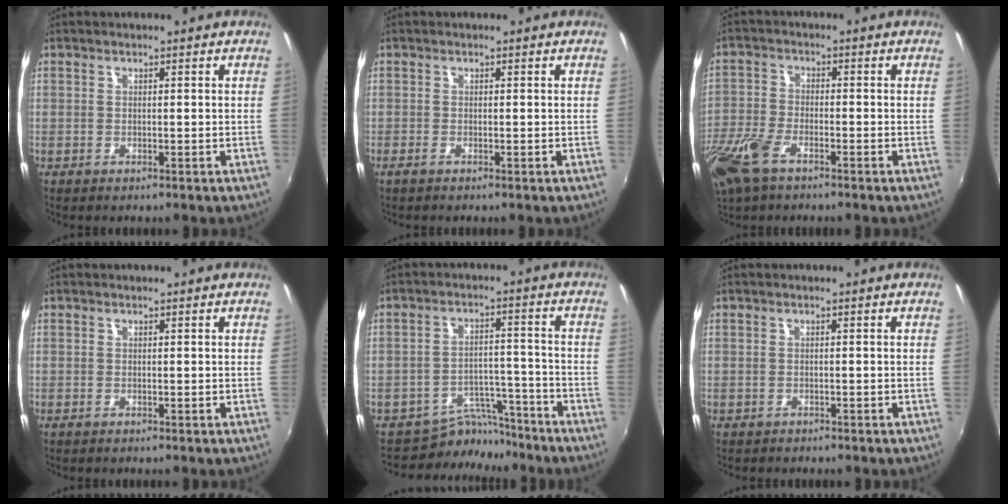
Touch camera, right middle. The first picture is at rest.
{"total": 0.8, "force": [-0.6, 0.1, 0.6], "torque": [-0.013, -0.003, -0.014]}
{"total": 9.7, "force": [-6.0, 4.2, 6.3], "torque": [-0.160, -0.018, -0.125]}
{"total": 0.0}
{"total": 7.3, "force": [-6.9, 2.6, -0.4], "torque": [0.003, 0.027, -0.109]}
{"total": 0.6, "force": [-0.6, 0.1, -0.1], "torque": [-0.002, -0.002, -0.008]}